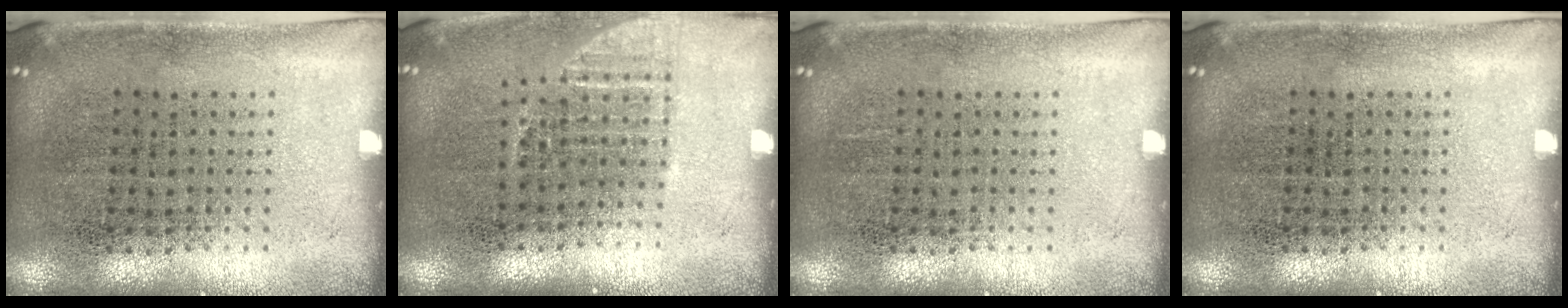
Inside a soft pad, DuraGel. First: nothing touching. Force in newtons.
{"total": 1.1, "press": 1.0, "slide": 0.5}
{"total": 0.0}
{"total": 0.0}